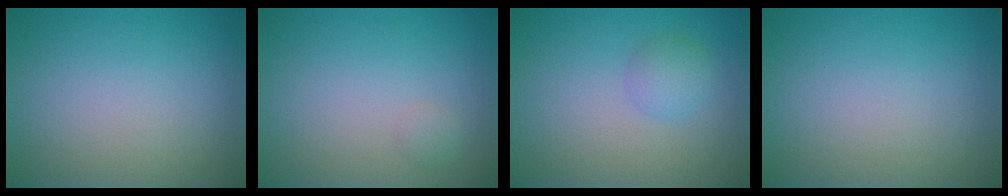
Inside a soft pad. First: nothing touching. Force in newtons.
{"total": 0.7, "press": 0.7, "slide": 0.0}
{"total": 1.8, "press": 1.8, "slide": 0.1}
{"total": 0.0}